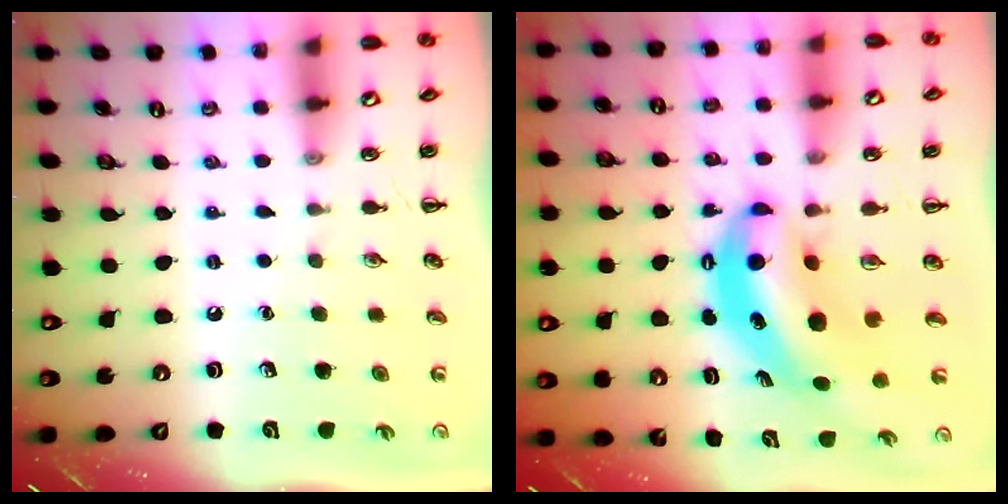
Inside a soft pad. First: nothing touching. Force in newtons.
{"total": 8.9, "press": 8.6, "slide": 2.1}